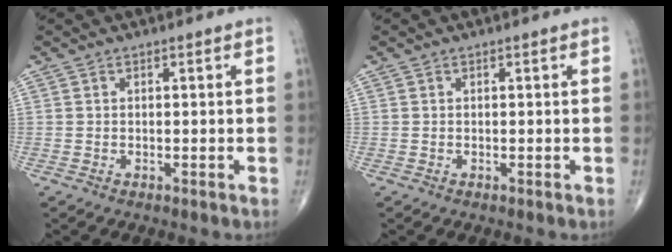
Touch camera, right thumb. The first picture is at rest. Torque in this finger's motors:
{"motor_torque": [0.01, 0.01, 0.02, 0.02, 0.00]}